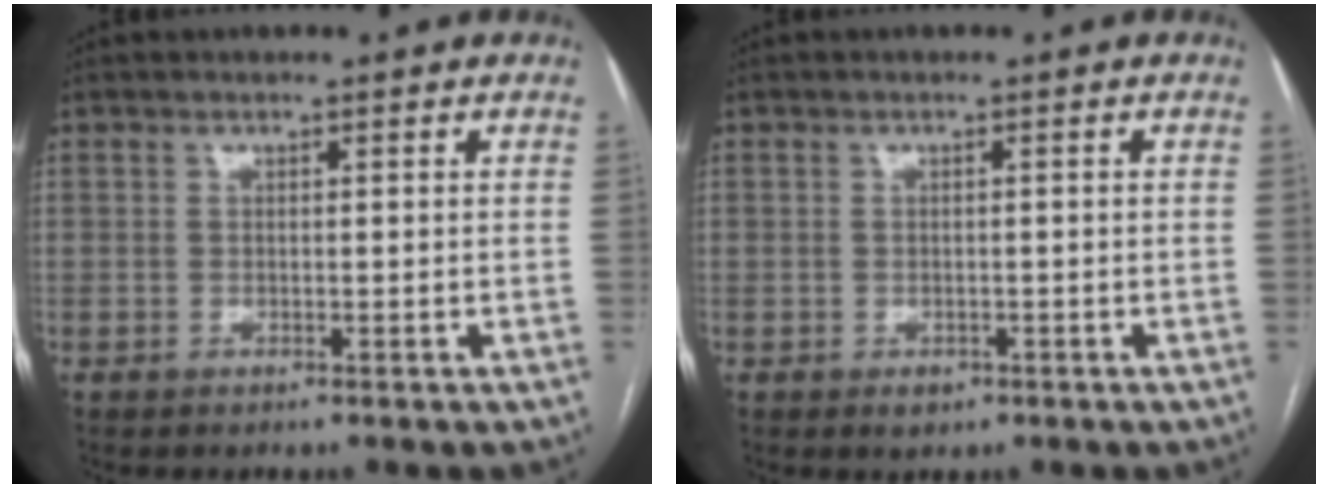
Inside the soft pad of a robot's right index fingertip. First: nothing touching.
{"total": 1.6, "force": [-0.7, 1.3, 0.5], "torque": [-0.004, 0.002, -0.005]}